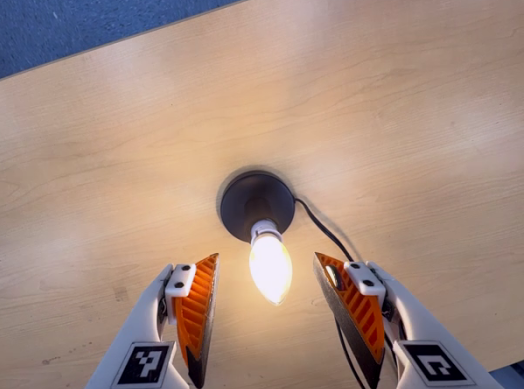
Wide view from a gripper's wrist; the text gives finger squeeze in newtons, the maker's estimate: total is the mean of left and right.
{"total": 0.0}